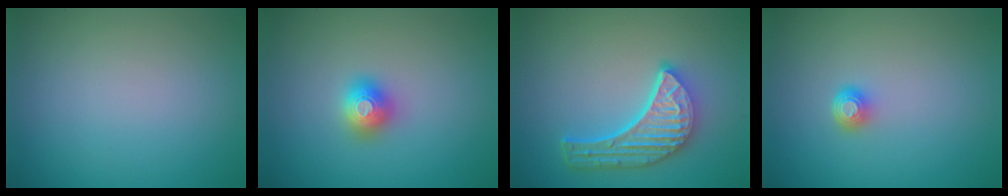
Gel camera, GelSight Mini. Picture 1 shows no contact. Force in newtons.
{"total": 2.0, "press": 2.0, "slide": 0.2}
{"total": 6.0, "press": 4.6, "slide": 3.9}
{"total": 1.4, "press": 1.1, "slide": 1.0}